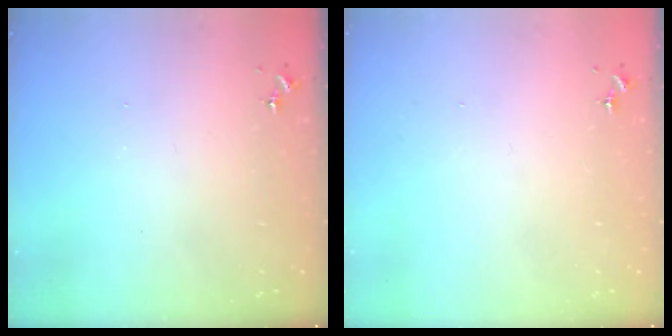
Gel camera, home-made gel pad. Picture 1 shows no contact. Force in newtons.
{"total": 0.0}